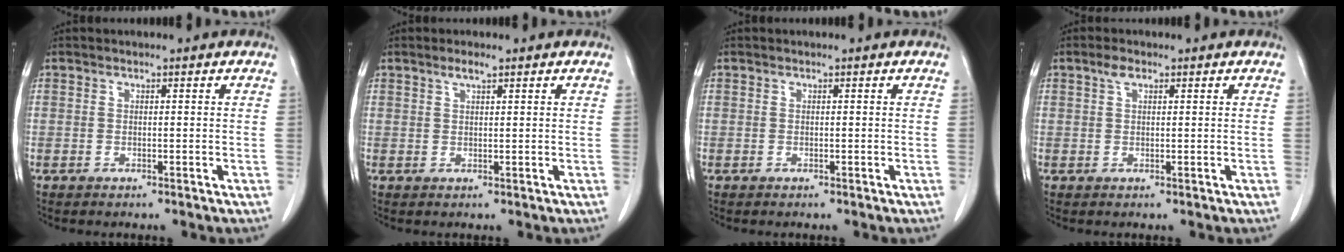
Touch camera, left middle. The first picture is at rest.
{"total": 1.6, "force": [1.1, 0.2, 1.1], "torque": [-0.024, 0.002, 0.023]}
{"total": 0.0}
{"total": 1.6, "force": [0.9, 0.7, 1.1], "torque": [-0.024, 0.008, 0.017]}